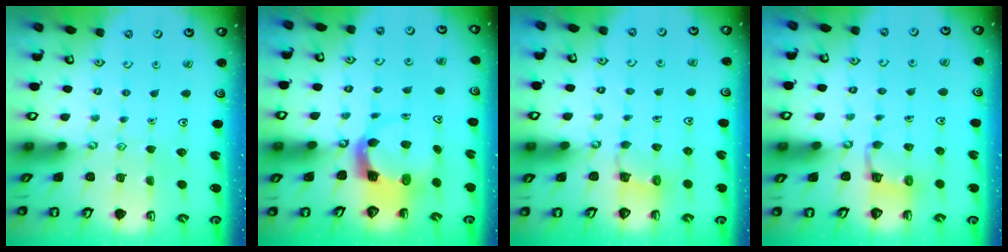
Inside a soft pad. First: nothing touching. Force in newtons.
{"total": 3.9, "press": 3.8, "slide": 0.6}
{"total": 3.1, "press": 3.1, "slide": 0.6}
{"total": 3.3, "press": 3.3, "slide": 0.3}